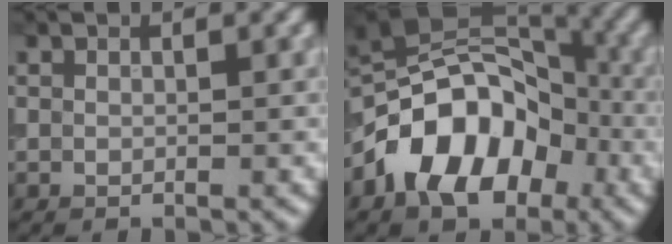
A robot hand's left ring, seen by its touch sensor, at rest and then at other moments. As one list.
[{"total": 11.5, "force": [-4.6, 7.4, 7.5], "torque": [-0.114, 0.015, -0.097]}]